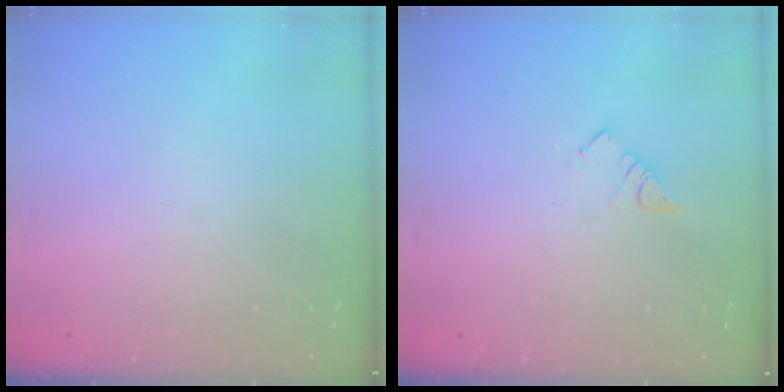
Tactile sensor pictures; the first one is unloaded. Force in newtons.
{"total": 2.9, "press": 2.9, "slide": 0.5}